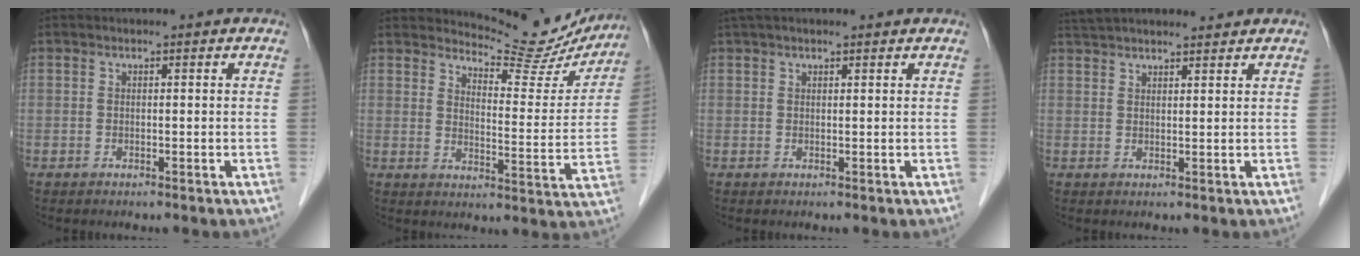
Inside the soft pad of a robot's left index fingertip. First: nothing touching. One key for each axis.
{"total": 13.1, "fx": 12.8, "fy": 2.2, "fz": 1.6, "tx": -0.017, "ty": -0.049, "tz": 0.152}
{"total": 3.9, "fx": 3.1, "fy": 0.9, "fz": 2.1, "tx": -0.034, "ty": 0.039, "tz": 0.052}
{"total": 11.3, "fx": 10.4, "fy": 1.8, "fz": 4.2, "tx": -0.068, "ty": 0.040, "tz": 0.162}